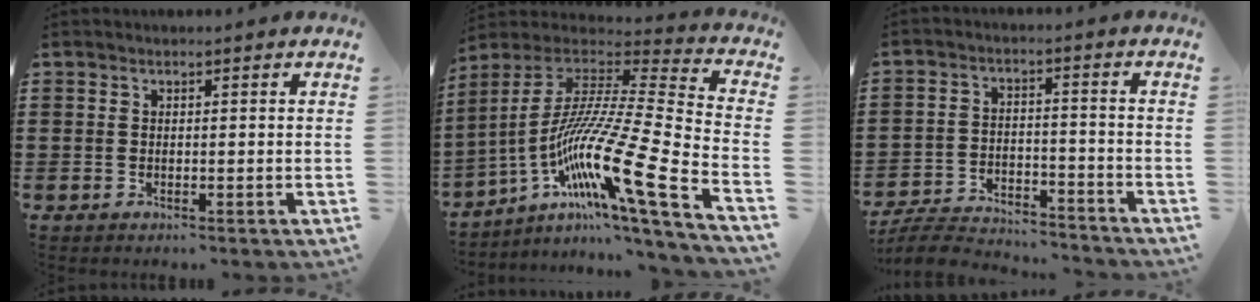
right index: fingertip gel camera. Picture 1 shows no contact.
{"total": 19.5, "force": [-8.0, 2.0, 17.7], "torque": [-0.354, -0.021, -0.154]}
{"total": 6.1, "force": [-5.9, 0.8, 1.3], "torque": [-0.037, 0.005, -0.120]}